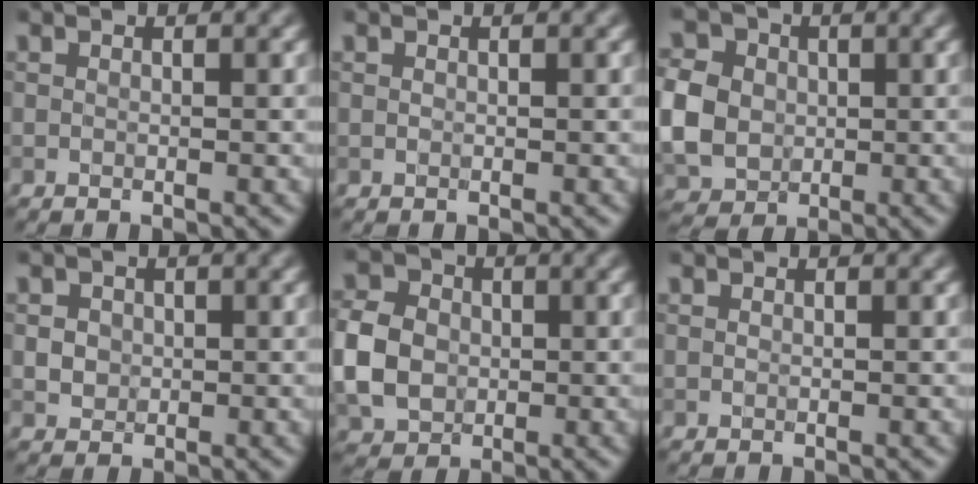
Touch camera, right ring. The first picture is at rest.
{"total": 0.0}
{"total": 6.2, "force": [-0.2, 5.4, 3.0], "torque": [-0.079, 0.009, -0.008]}
{"total": 2.2, "force": [0.6, 2.0, 0.8], "torque": [-0.007, 0.011, 0.007]}
{"total": 5.7, "force": [-0.5, 4.9, 3.0], "torque": [-0.071, 0.009, -0.021]}
{"total": 0.0}